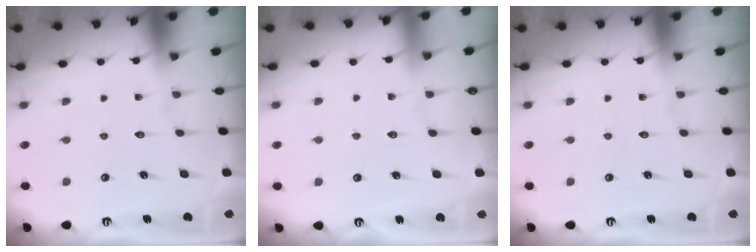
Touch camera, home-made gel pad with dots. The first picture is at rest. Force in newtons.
{"total": 2.1, "press": 2.1, "slide": 0.3}
{"total": 0.0}